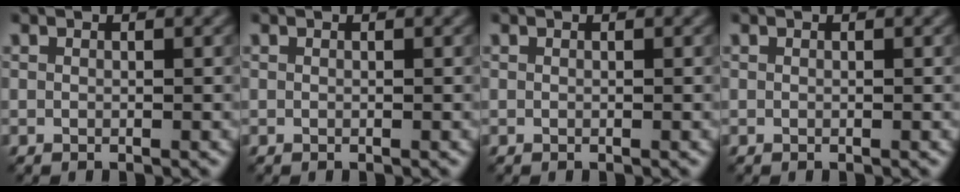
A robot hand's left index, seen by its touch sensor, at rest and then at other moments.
{"total": 0.0}
{"total": 0.0}
{"total": 0.0}